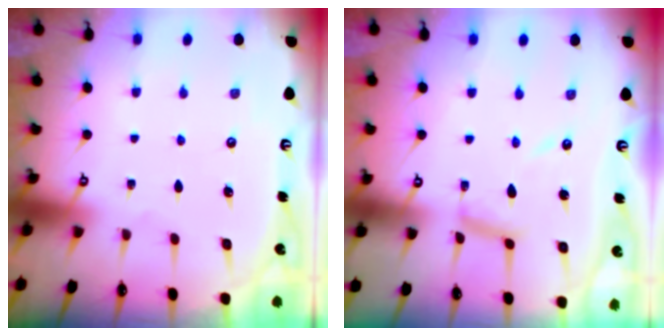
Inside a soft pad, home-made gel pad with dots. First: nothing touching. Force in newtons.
{"total": 8.6, "press": 8.6, "slide": 0.6}